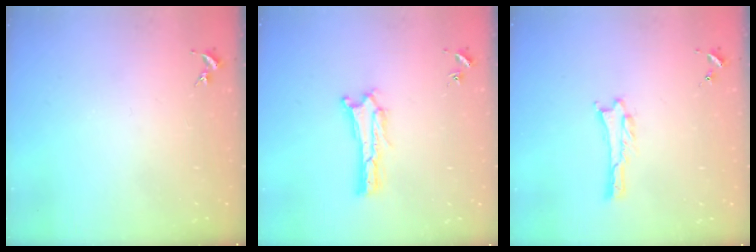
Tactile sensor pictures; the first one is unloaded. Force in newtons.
{"total": 0.6, "press": 0.5, "slide": 0.2}
{"total": 1.0, "press": 1.0, "slide": 0.1}